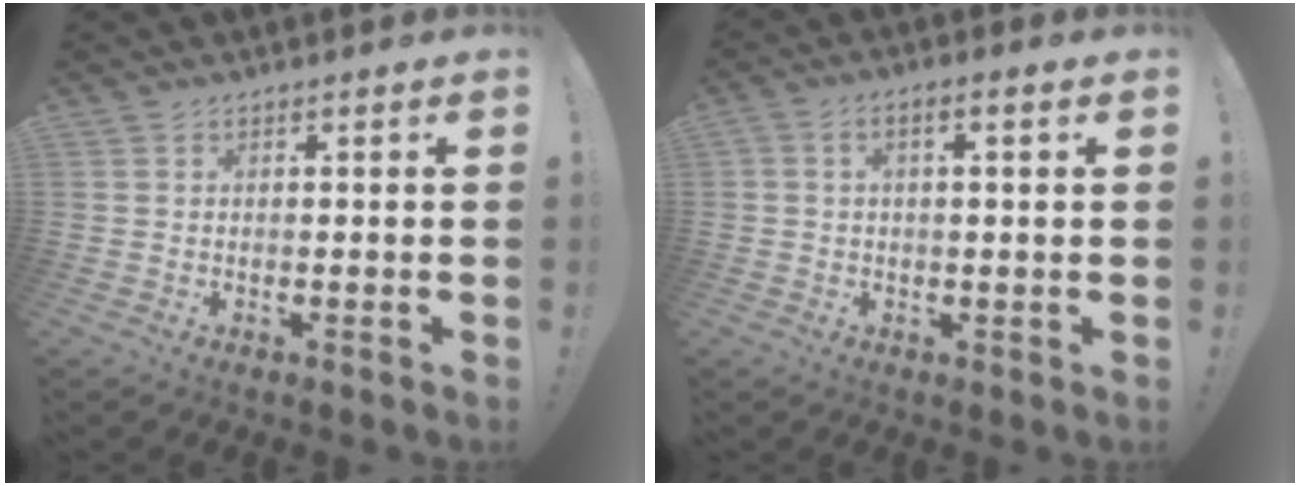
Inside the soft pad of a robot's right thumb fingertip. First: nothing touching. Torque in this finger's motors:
{"motor_torque": [2.36, 2.52, 1.01, -0.32, 0.28]}